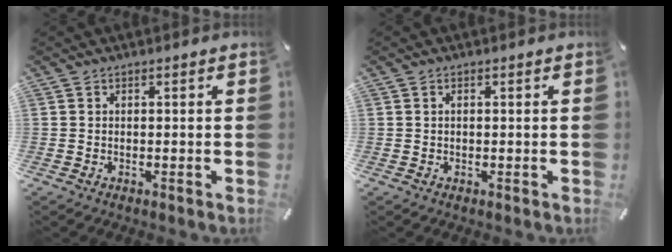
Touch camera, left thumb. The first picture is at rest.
{"total": 0.8, "force": [0.1, 0.4, 0.8], "torque": [-0.015, 0.001, 0.002]}